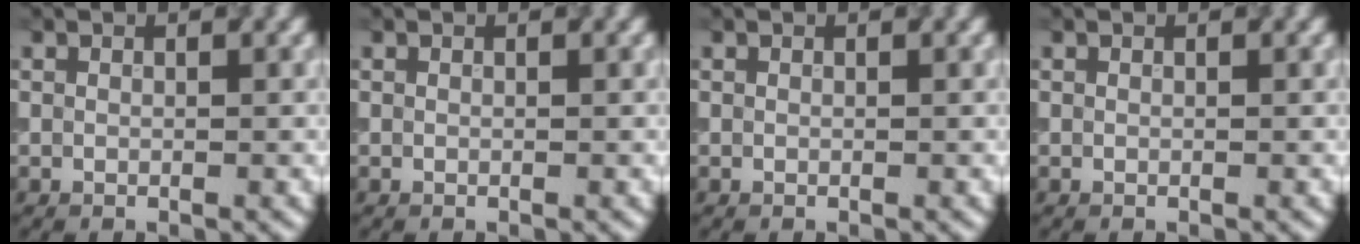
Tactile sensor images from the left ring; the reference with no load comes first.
{"total": 0.0}
{"total": 0.0}
{"total": 0.0}